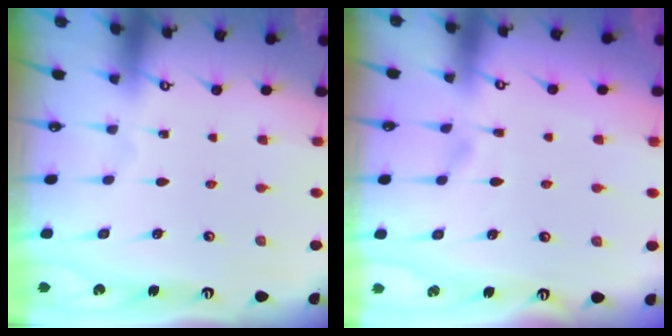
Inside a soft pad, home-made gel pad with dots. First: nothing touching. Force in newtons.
{"total": 1.8, "press": 1.6, "slide": 1.0}